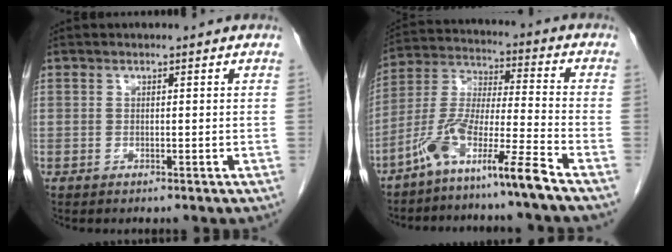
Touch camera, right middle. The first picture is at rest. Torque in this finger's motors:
{"motor_torque": [1.21, -0.93, 0.57, 0.16]}